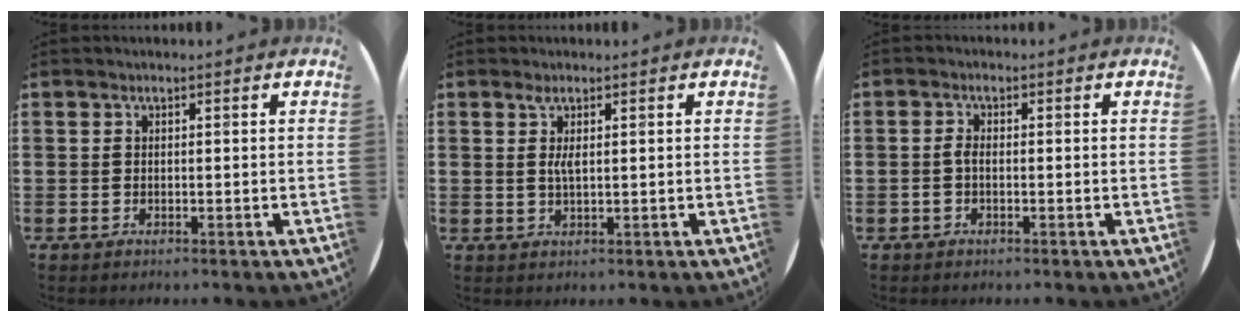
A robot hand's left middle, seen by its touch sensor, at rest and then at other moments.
{"total": 1.7, "force": [0.7, 0.3, 1.5], "torque": [-0.032, 0.004, 0.011]}
{"total": 1.2, "force": [-0.3, 0.4, 1.1], "torque": [-0.022, -0.001, -0.005]}